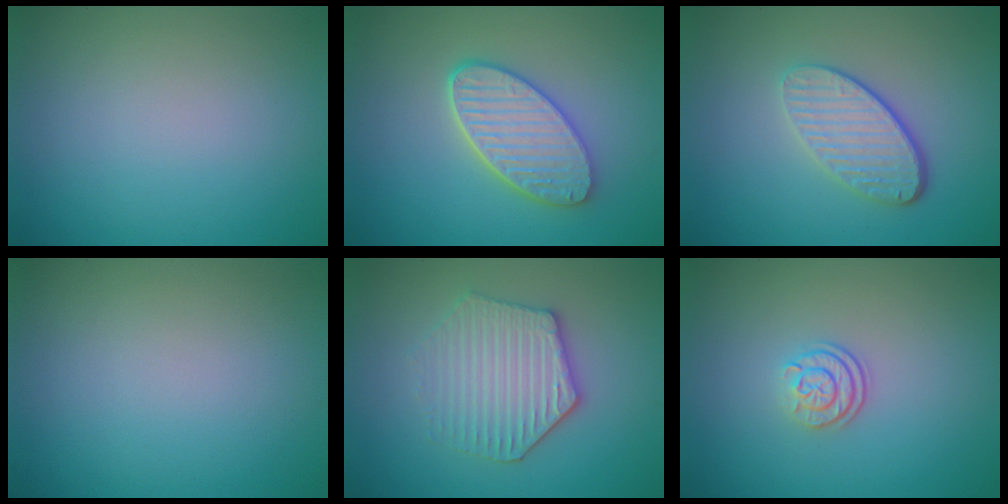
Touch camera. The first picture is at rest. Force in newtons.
{"total": 5.3, "press": 4.3, "slide": 3.0}
{"total": 4.2, "press": 3.2, "slide": 2.8}
{"total": 0.0}
{"total": 4.2, "press": 3.9, "slide": 1.5}
{"total": 2.4, "press": 1.8, "slide": 1.5}